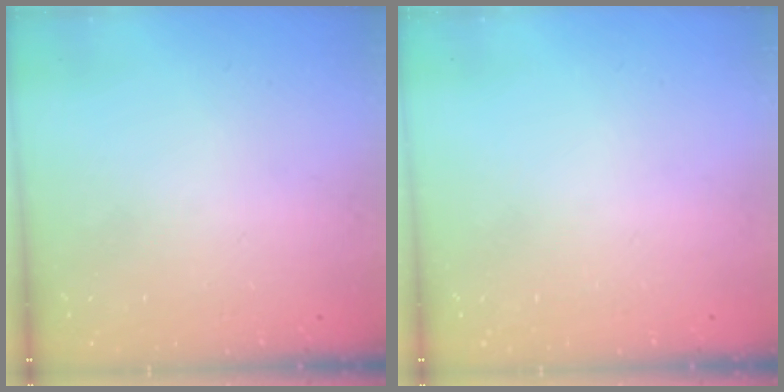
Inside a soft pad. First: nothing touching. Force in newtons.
{"total": 0.0}